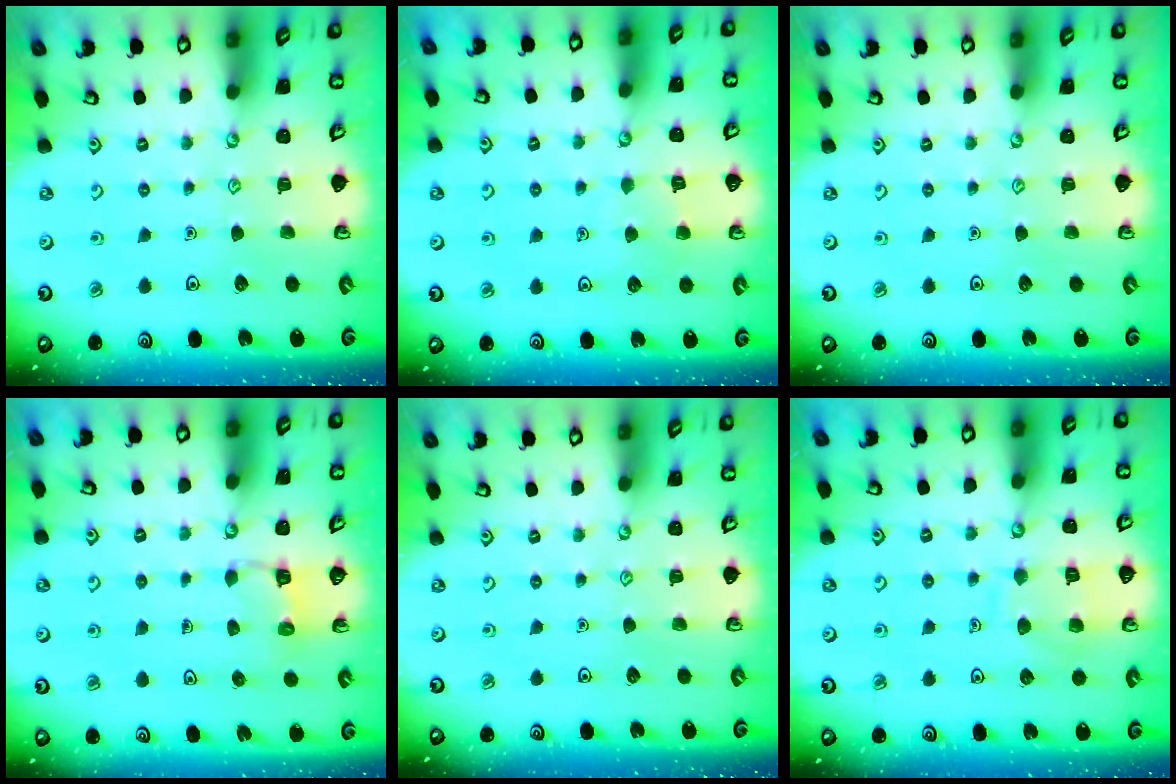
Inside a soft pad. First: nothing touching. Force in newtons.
{"total": 5.5, "press": 5.5, "slide": 0.5}
{"total": 0.0}
{"total": 2.9, "press": 2.9, "slide": 0.3}
{"total": 0.0}
{"total": 9.0, "press": 8.9, "slide": 0.9}